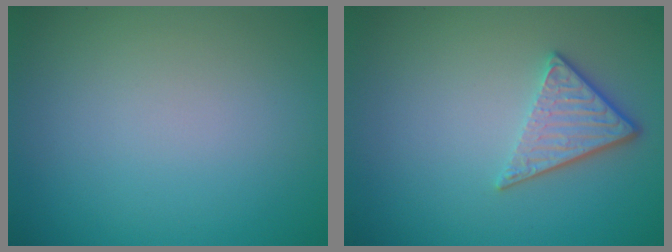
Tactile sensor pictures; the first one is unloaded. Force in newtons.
{"total": 3.0, "press": 2.3, "slide": 2.0}